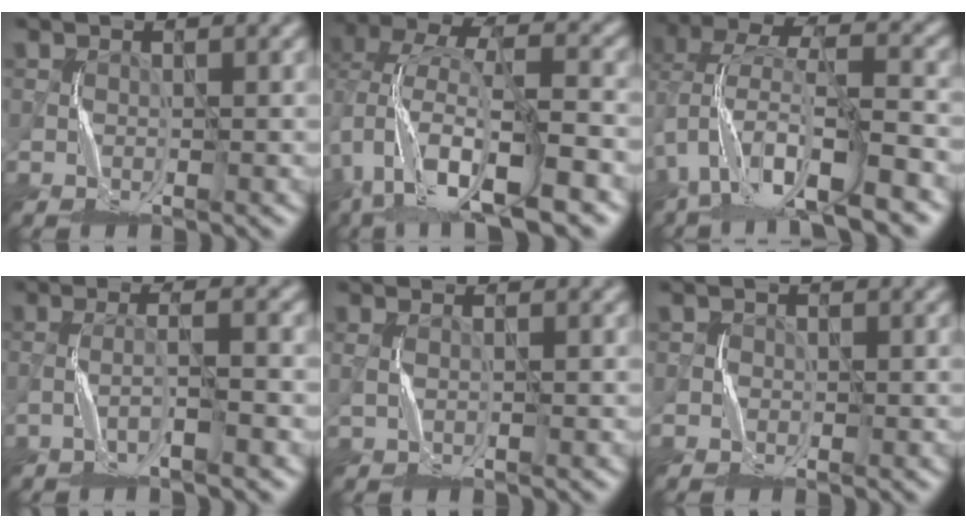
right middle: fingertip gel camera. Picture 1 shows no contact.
{"total": 11.1, "force": [-5.2, 4.4, 8.8], "torque": [-0.163, 0.010, -0.094]}
{"total": 10.5, "force": [-5.0, 3.8, 8.4], "torque": [-0.155, 0.014, -0.097]}
{"total": 2.5, "force": [-1.4, 0.2, 2.0], "torque": [-0.031, 0.014, -0.036]}
{"total": 0.0}
{"total": 1.4, "force": [-0.6, 1.3, 0.1], "torque": [0.002, 0.001, -0.012]}